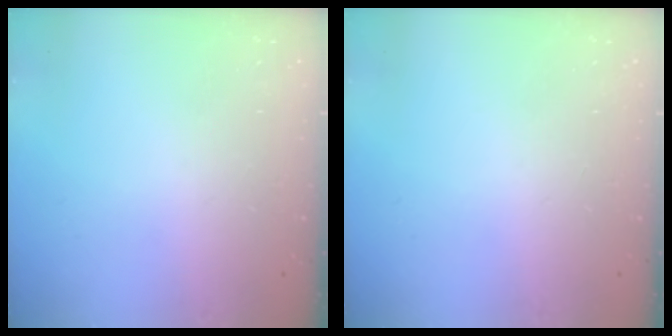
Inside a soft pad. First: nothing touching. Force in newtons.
{"total": 0.0}